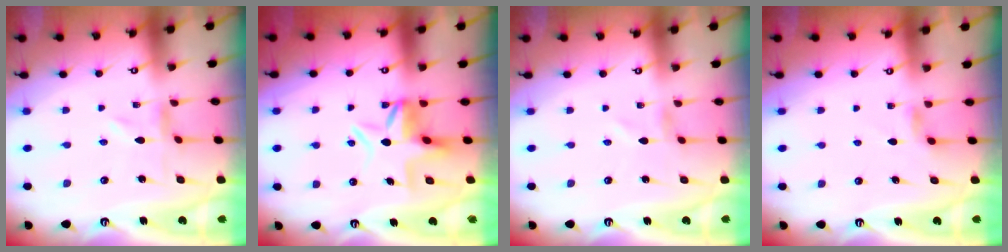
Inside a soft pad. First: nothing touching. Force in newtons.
{"total": 7.0, "press": 7.0, "slide": 0.7}
{"total": 0.7, "press": 0.7, "slide": 0.2}
{"total": 3.4, "press": 3.3, "slide": 0.6}